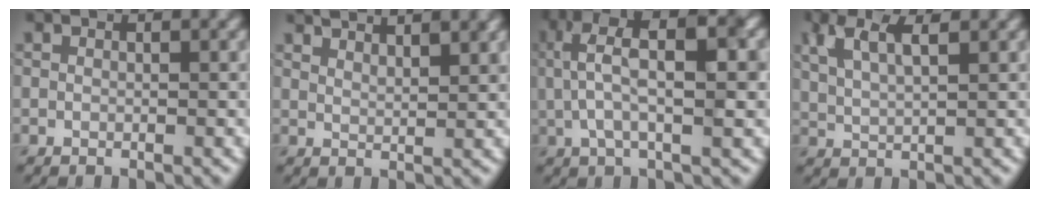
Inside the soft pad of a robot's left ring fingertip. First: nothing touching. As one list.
[{"total": 3.4, "force": [2.9, 0.8, 1.5], "torque": [-0.001, 0.008, 0.032]}, {"total": 7.6, "force": [2.0, 2.6, 6.9], "torque": [-0.125, 0.014, 0.031]}, {"total": 4.0, "force": [2.2, 1.4, 3.0], "torque": [-0.068, 0.006, 0.044]}]